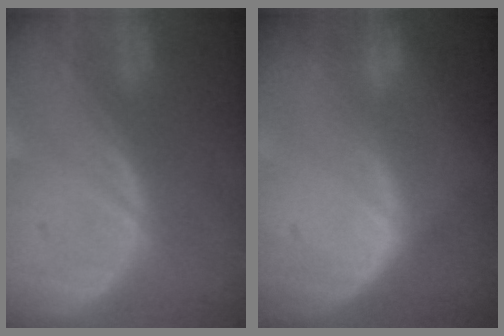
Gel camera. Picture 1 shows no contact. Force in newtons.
{"total": 2.0, "press": 1.1, "slide": 1.7}